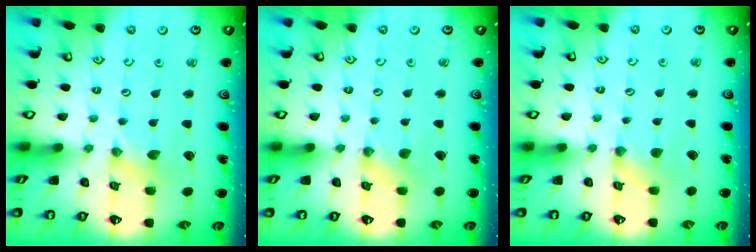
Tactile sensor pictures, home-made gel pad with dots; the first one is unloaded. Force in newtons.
{"total": 0.0}
{"total": 2.0, "press": 2.0, "slide": 0.3}